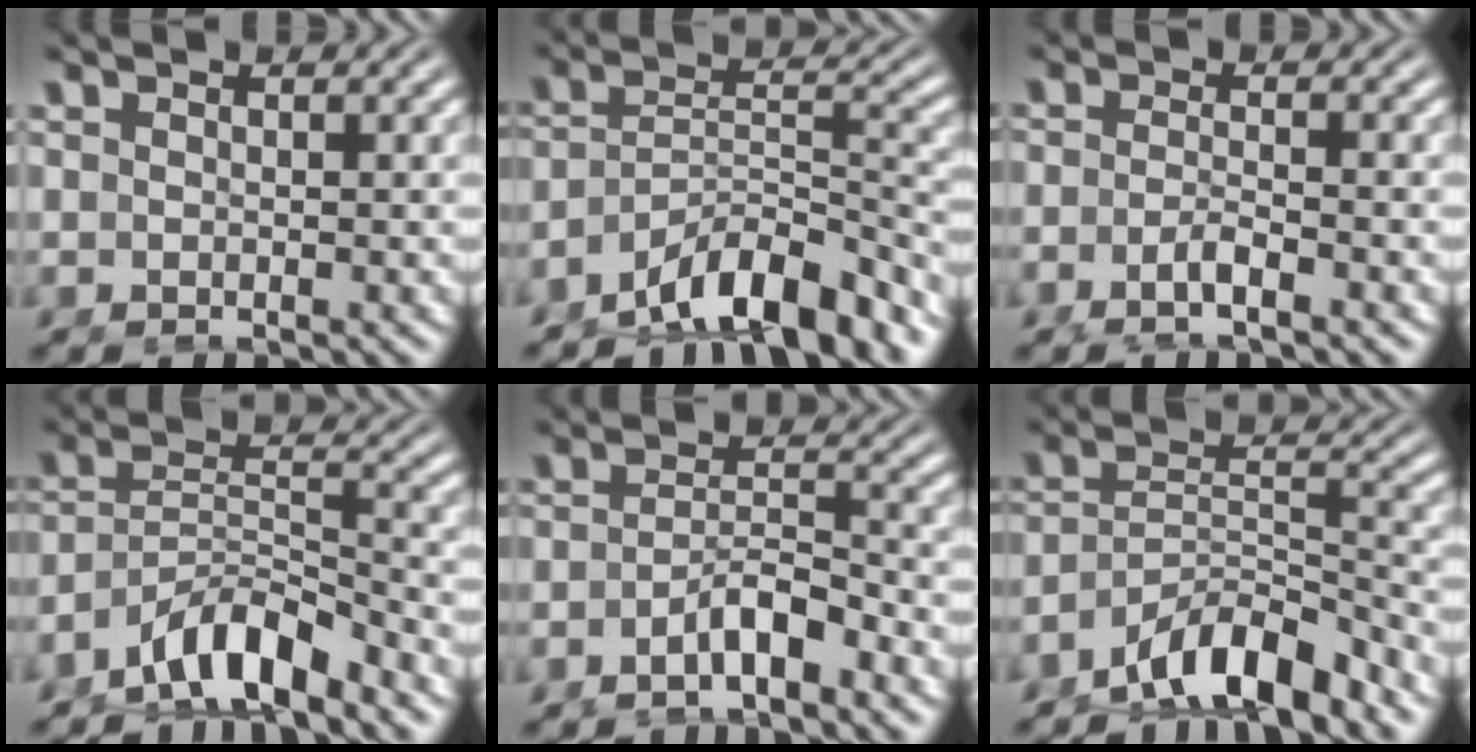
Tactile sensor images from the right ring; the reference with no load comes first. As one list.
[{"total": 9.1, "force": [-6.1, 4.2, 5.2], "torque": [-0.082, -0.033, -0.088]}, {"total": 2.2, "force": [-1.6, 0.0, 1.6], "torque": [-0.034, -0.008, -0.027]}, {"total": 6.9, "force": [-4.7, 3.5, 3.7], "torque": [-0.075, -0.032, -0.066]}, {"total": 3.6, "force": [-2.8, 0.9, 2.2], "torque": [-0.036, -0.012, -0.042]}, {"total": 7.9, "force": [-5.4, 3.8, 4.4], "torque": [-0.077, -0.033, -0.079]}]